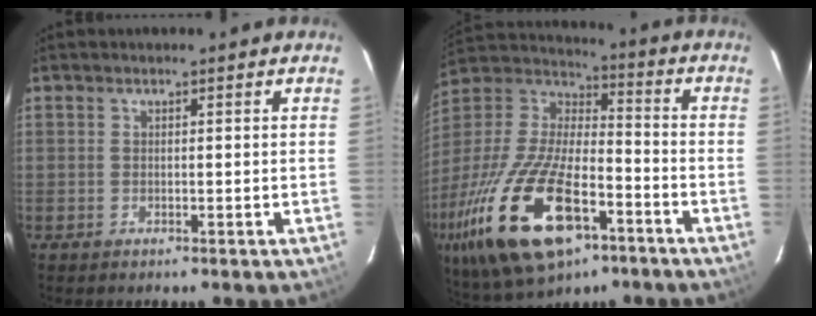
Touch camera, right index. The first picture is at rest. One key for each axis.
{"total": 30.1, "fx": -14.4, "fy": 13.9, "fz": 22.5, "tx": -0.475, "ty": -0.044, "tz": -0.246}